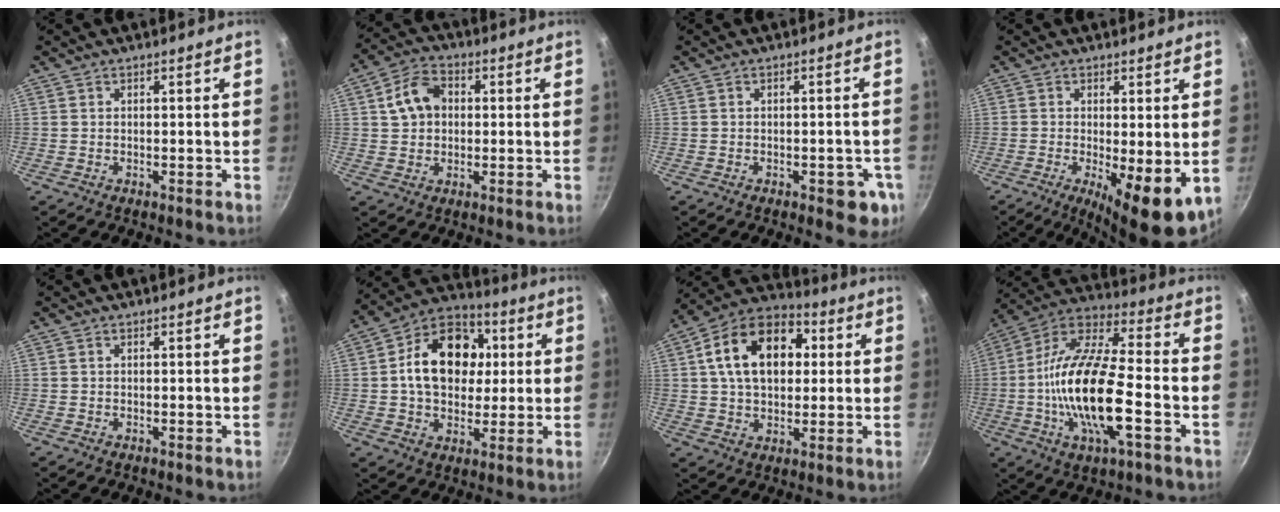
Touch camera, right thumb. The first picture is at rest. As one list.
[{"total": 8.4, "force": [1.4, 6.5, 5.3], "torque": [-0.072, 0.018, 0.015]}, {"total": 6.0, "force": [-2.2, 3.1, 4.7], "torque": [-0.029, 0.012, -0.021]}, {"total": 9.3, "force": [-1.4, 2.8, 8.8], "torque": [-0.121, -0.012, -0.011]}, {"total": 0.0}, {"total": 17.7, "force": [2.6, 13.2, 11.4], "torque": [-0.149, 0.019, 0.030]}, {"total": 18.2, "force": [3.9, 12.3, 12.9], "torque": [-0.185, 0.023, 0.047]}, {"total": 21.3, "force": [-4.5, 7.5, 19.4], "torque": [-0.368, 0.027, -0.102]}]